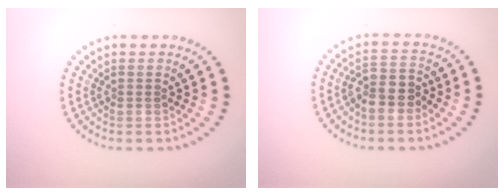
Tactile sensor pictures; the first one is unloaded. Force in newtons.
{"total": 3.0, "press": 2.7, "slide": 1.3}